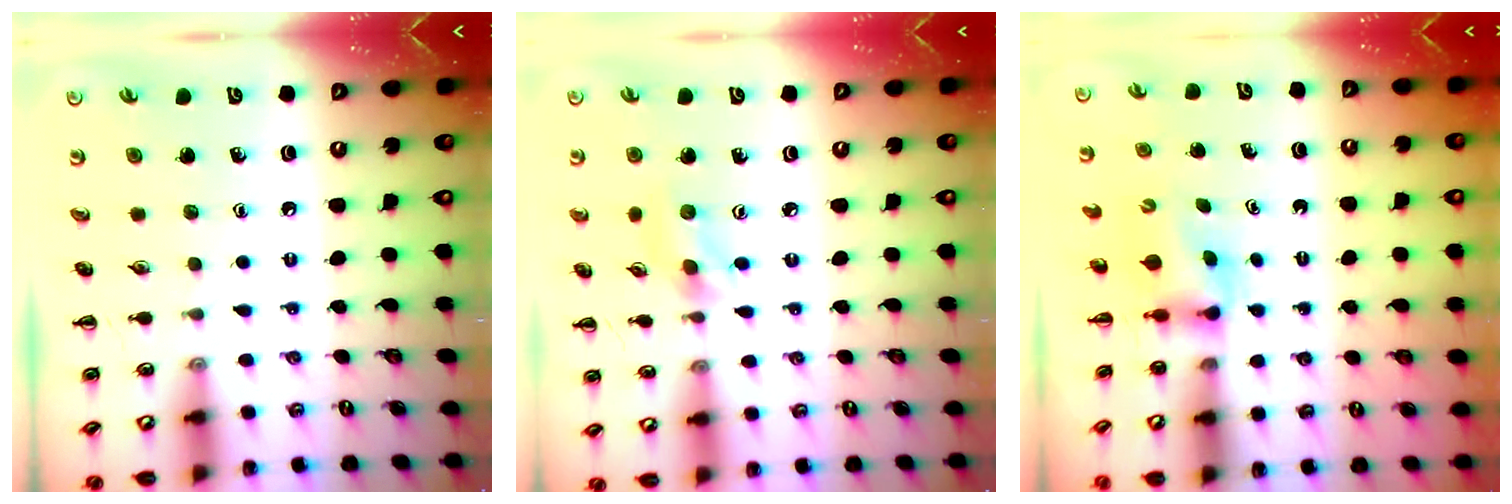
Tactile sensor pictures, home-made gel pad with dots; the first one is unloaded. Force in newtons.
{"total": 2.7, "press": 2.6, "slide": 0.8}
{"total": 2.9, "press": 2.6, "slide": 1.2}